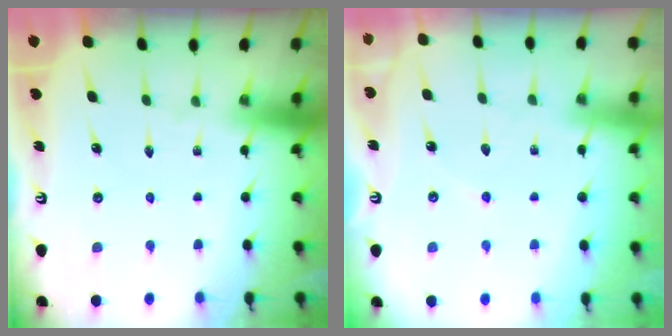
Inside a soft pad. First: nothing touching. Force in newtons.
{"total": 2.0, "press": 2.0, "slide": 0.2}